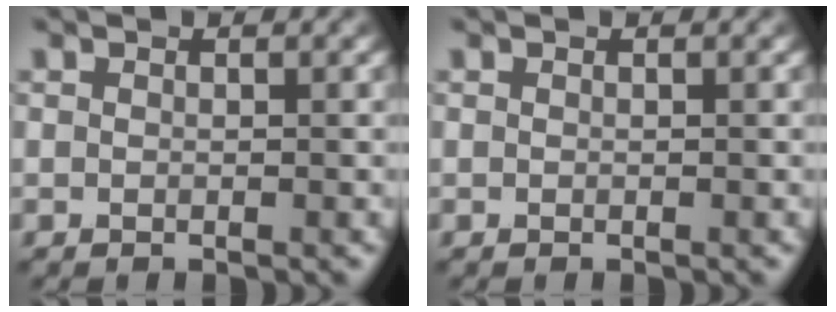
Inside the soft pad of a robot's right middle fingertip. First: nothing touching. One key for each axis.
{"total": 0.0}